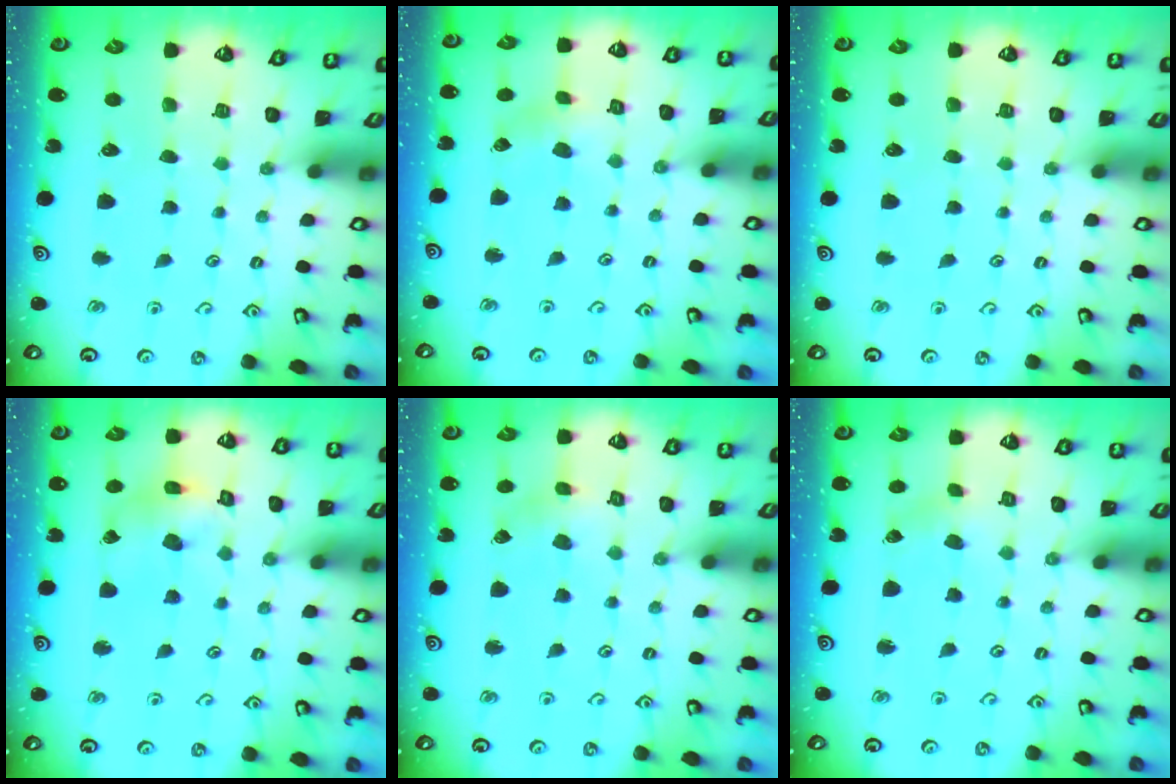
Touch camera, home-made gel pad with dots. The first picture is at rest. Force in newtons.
{"total": 3.5, "press": 3.4, "slide": 0.6}
{"total": 0.0}
{"total": 9.4, "press": 9.4, "slide": 1.1}
{"total": 2.4, "press": 2.4, "slide": 0.2}
{"total": 1.4, "press": 1.4, "slide": 0.2}